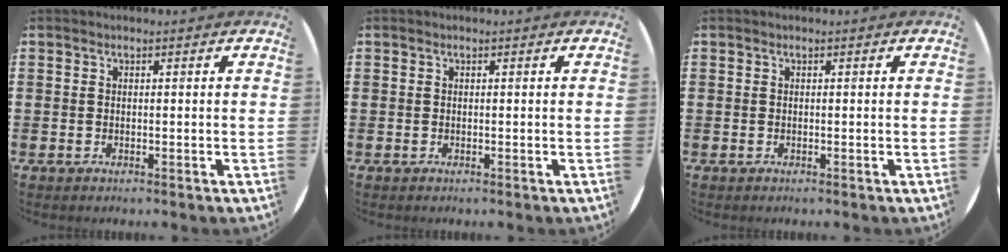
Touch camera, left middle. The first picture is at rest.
{"total": 0.0}
{"total": 0.0}